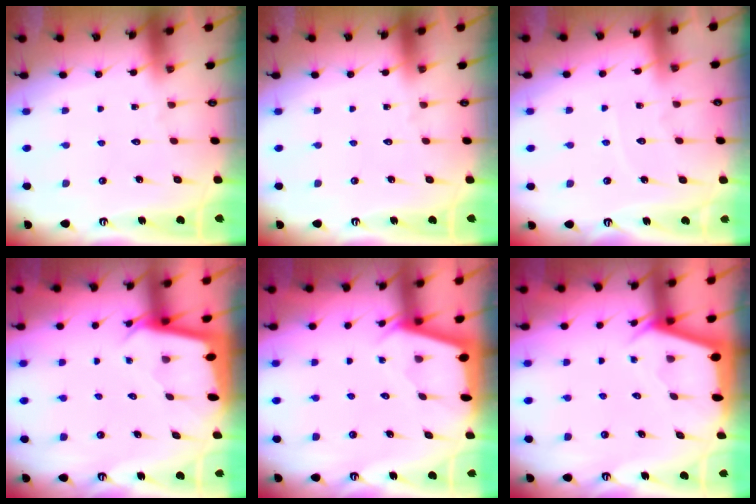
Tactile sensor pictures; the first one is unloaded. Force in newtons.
{"total": 0.0}
{"total": 4.0, "press": 4.0, "slide": 0.6}
{"total": 2.0, "press": 2.0, "slide": 0.0}
{"total": 2.1, "press": 2.1, "slide": 0.4}
{"total": 2.2, "press": 2.2, "slide": 0.3}